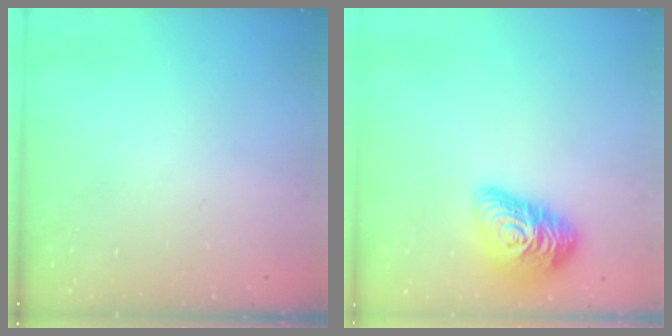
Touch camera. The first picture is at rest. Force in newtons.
{"total": 16.3, "press": 16.3, "slide": 1.0}